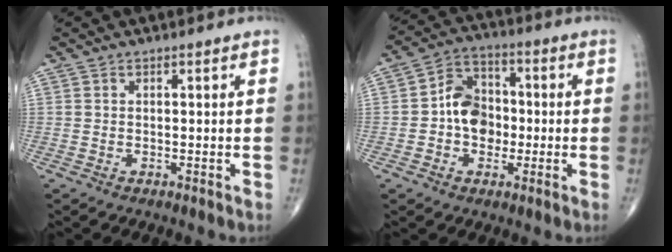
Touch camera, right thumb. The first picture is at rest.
{"total": 9.4, "force": [-1.0, 7.4, 5.8], "torque": [-0.065, 0.028, -0.029]}